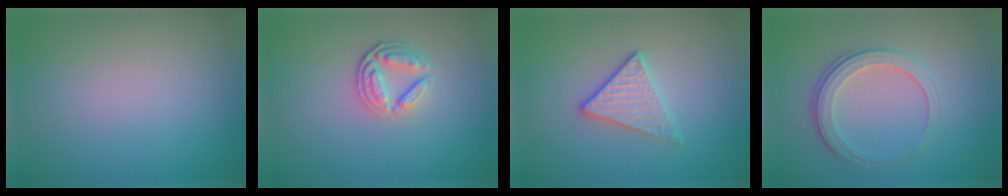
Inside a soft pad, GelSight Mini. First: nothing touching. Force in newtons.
{"total": 3.4, "press": 2.7, "slide": 2.0}
{"total": 2.8, "press": 2.5, "slide": 1.2}
{"total": 3.8, "press": 2.8, "slide": 2.6}